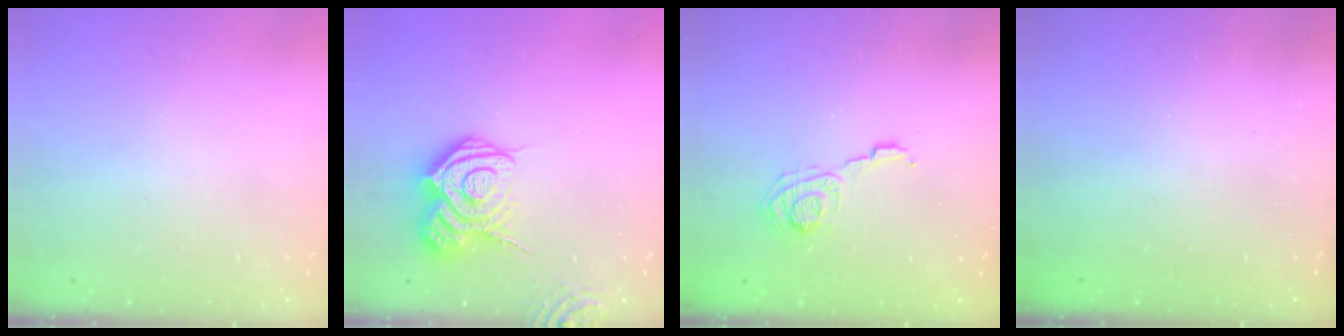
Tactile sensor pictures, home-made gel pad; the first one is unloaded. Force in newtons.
{"total": 16.2, "press": 16.1, "slide": 1.9}
{"total": 7.0, "press": 7.0, "slide": 0.3}
{"total": 2.6, "press": 2.4, "slide": 0.8}